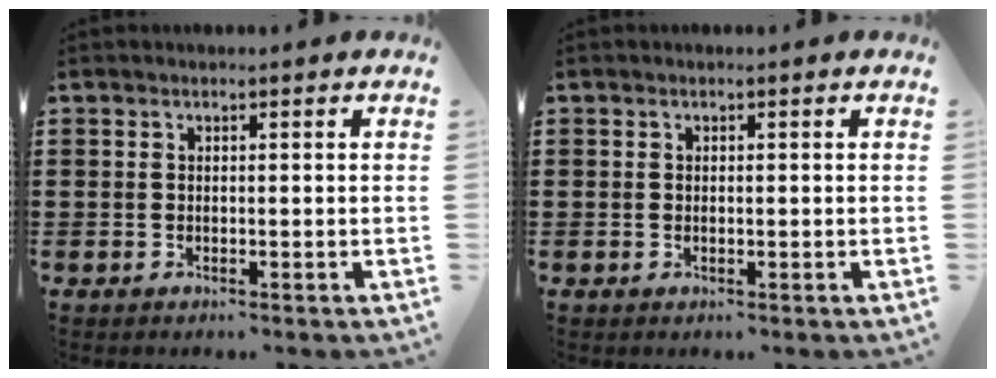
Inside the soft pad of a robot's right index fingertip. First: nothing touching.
{"total": 0.0}